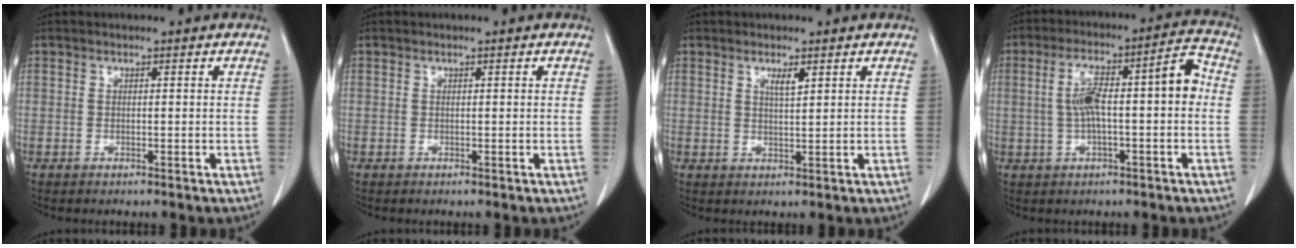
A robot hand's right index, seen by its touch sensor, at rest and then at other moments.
{"total": 0.0}
{"total": 2.0, "force": [1.2, 0.2, 1.6], "torque": [-0.033, -0.003, 0.023]}
{"total": 11.1, "force": [0.0, 2.3, 10.8], "torque": [-0.184, 0.044, 0.002]}